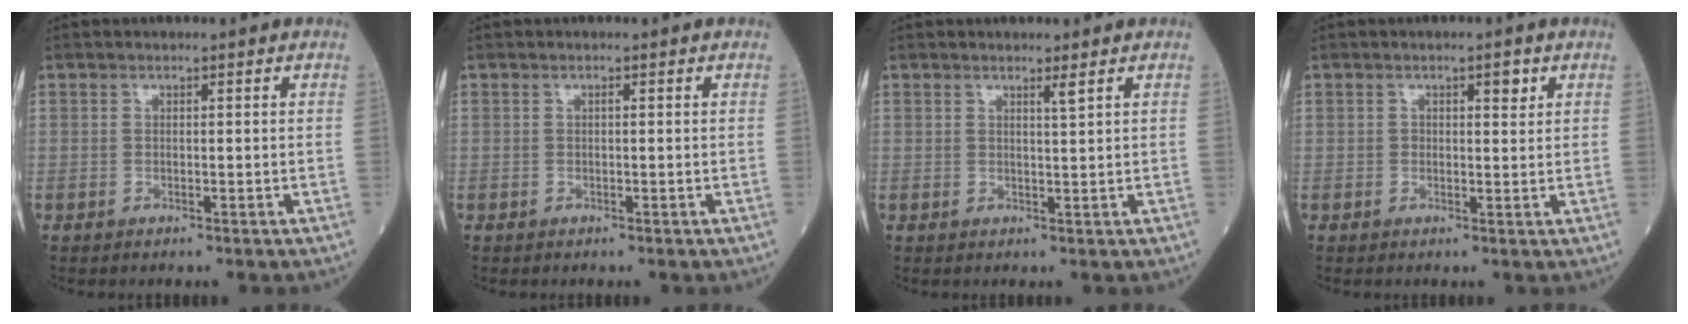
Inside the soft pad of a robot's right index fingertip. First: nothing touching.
{"total": 0.0}
{"total": 1.2, "force": [0.8, -0.4, 0.8], "torque": [-0.021, -0.009, 0.015]}
{"total": 1.8, "force": [0.8, 0.7, 1.4], "torque": [-0.018, 0.002, 0.010]}